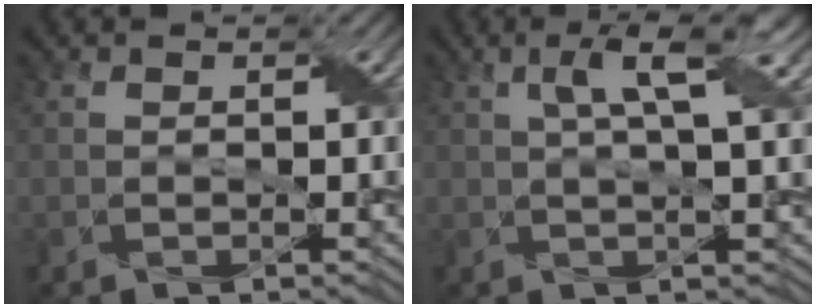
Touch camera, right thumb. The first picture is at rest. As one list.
[{"total": 5.8, "force": [2.1, 1.1, 5.3], "torque": [-0.091, 0.009, 0.038]}]